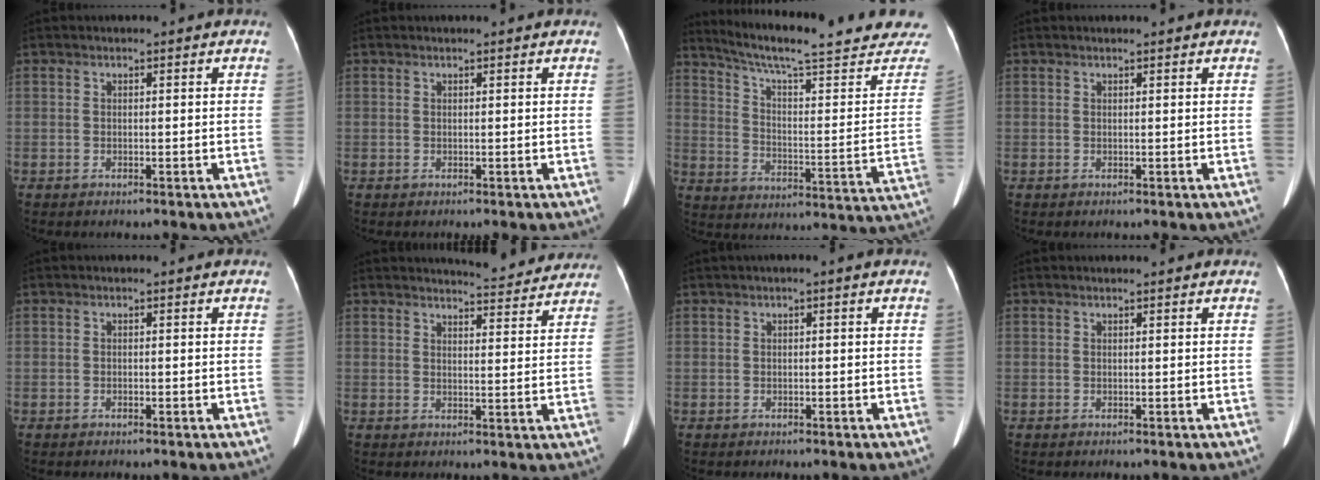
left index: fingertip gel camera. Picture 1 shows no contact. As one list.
[{"total": 0.7, "force": [0.7, 0.0, 0.3], "torque": [-0.008, 0.009, 0.013]}, {"total": 27.2, "force": [24.4, 2.2, 12.0], "torque": [-0.180, -0.074, 0.315]}, {"total": 1.4, "force": [1.3, 0.1, 0.4], "torque": [-0.010, 0.011, 0.020]}, {"total": 0.0}, {"total": 9.3, "force": [9.0, 1.0, 1.7], "torque": [-0.019, -0.010, 0.101]}, {"total": 0.6, "force": [0.0, 0.0, 0.6], "torque": [-0.012, 0.008, 0.004]}, {"total": 1.1, "force": [1.0, 0.0, 0.4], "torque": [-0.009, 0.011, 0.017]}]